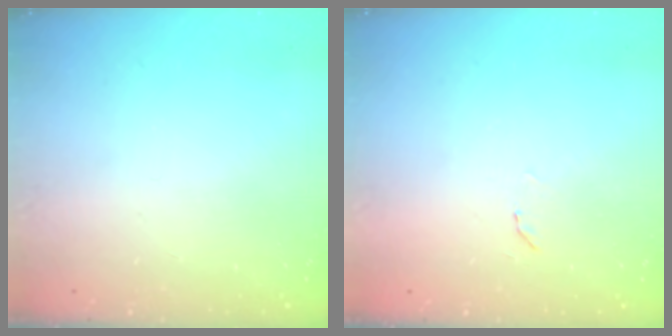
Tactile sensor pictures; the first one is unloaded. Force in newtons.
{"total": 5.9, "press": 5.9, "slide": 0.4}